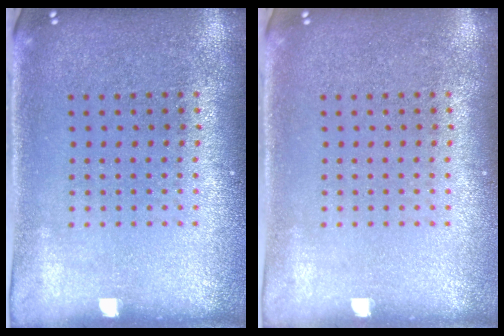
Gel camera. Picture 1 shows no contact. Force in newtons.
{"total": 0.0}